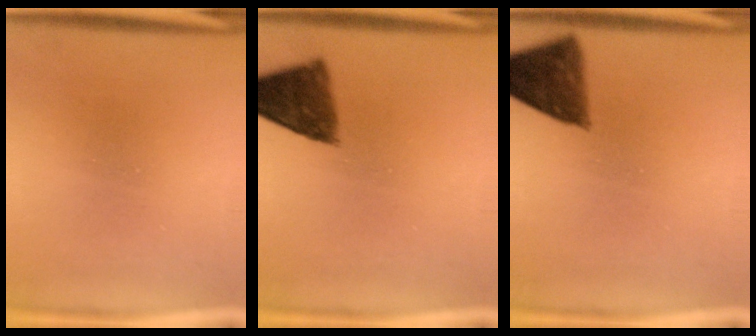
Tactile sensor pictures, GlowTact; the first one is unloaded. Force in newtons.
{"total": 8.0}
{"total": 7.5}